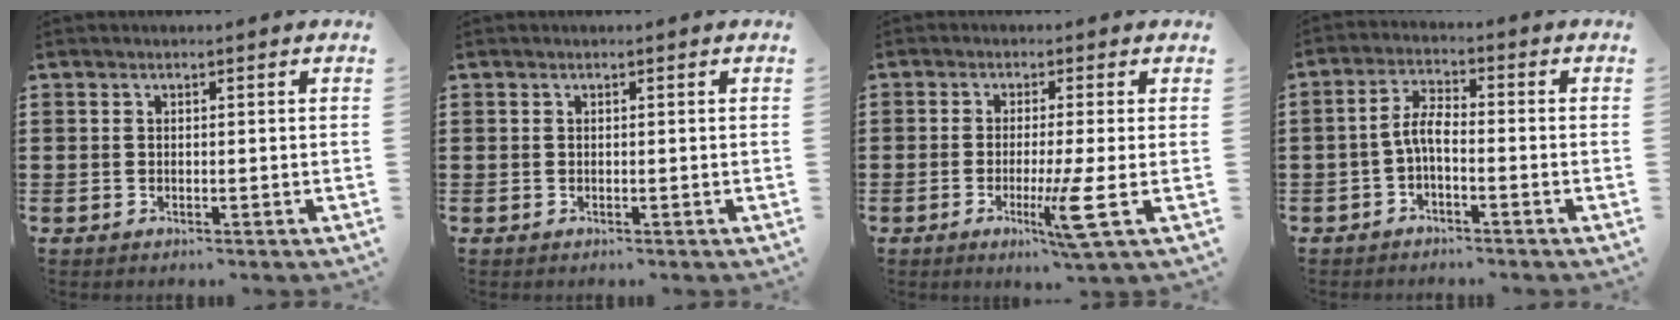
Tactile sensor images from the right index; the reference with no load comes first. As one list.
[{"total": 0.0}, {"total": 6.7, "force": [-2.0, -0.5, 6.3], "torque": [-0.117, -0.026, -0.036]}, {"total": 4.0, "force": [-1.3, 1.3, 3.5], "torque": [-0.086, 0.002, -0.032]}]